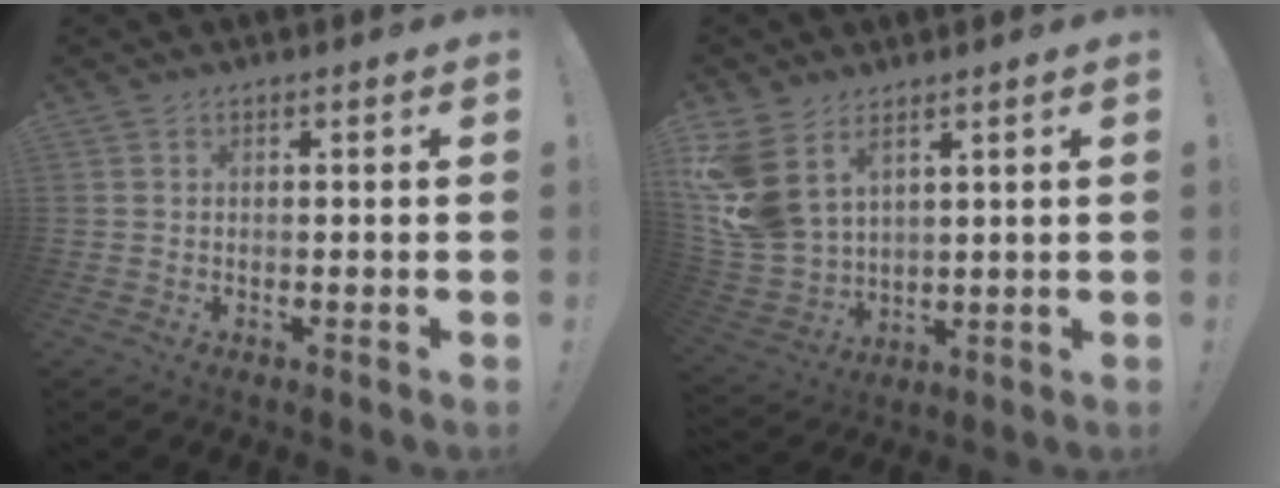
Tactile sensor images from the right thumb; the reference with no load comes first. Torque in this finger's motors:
{"motor_torque": [0.28, 0.37, 1.17, 0.76, 0.15]}